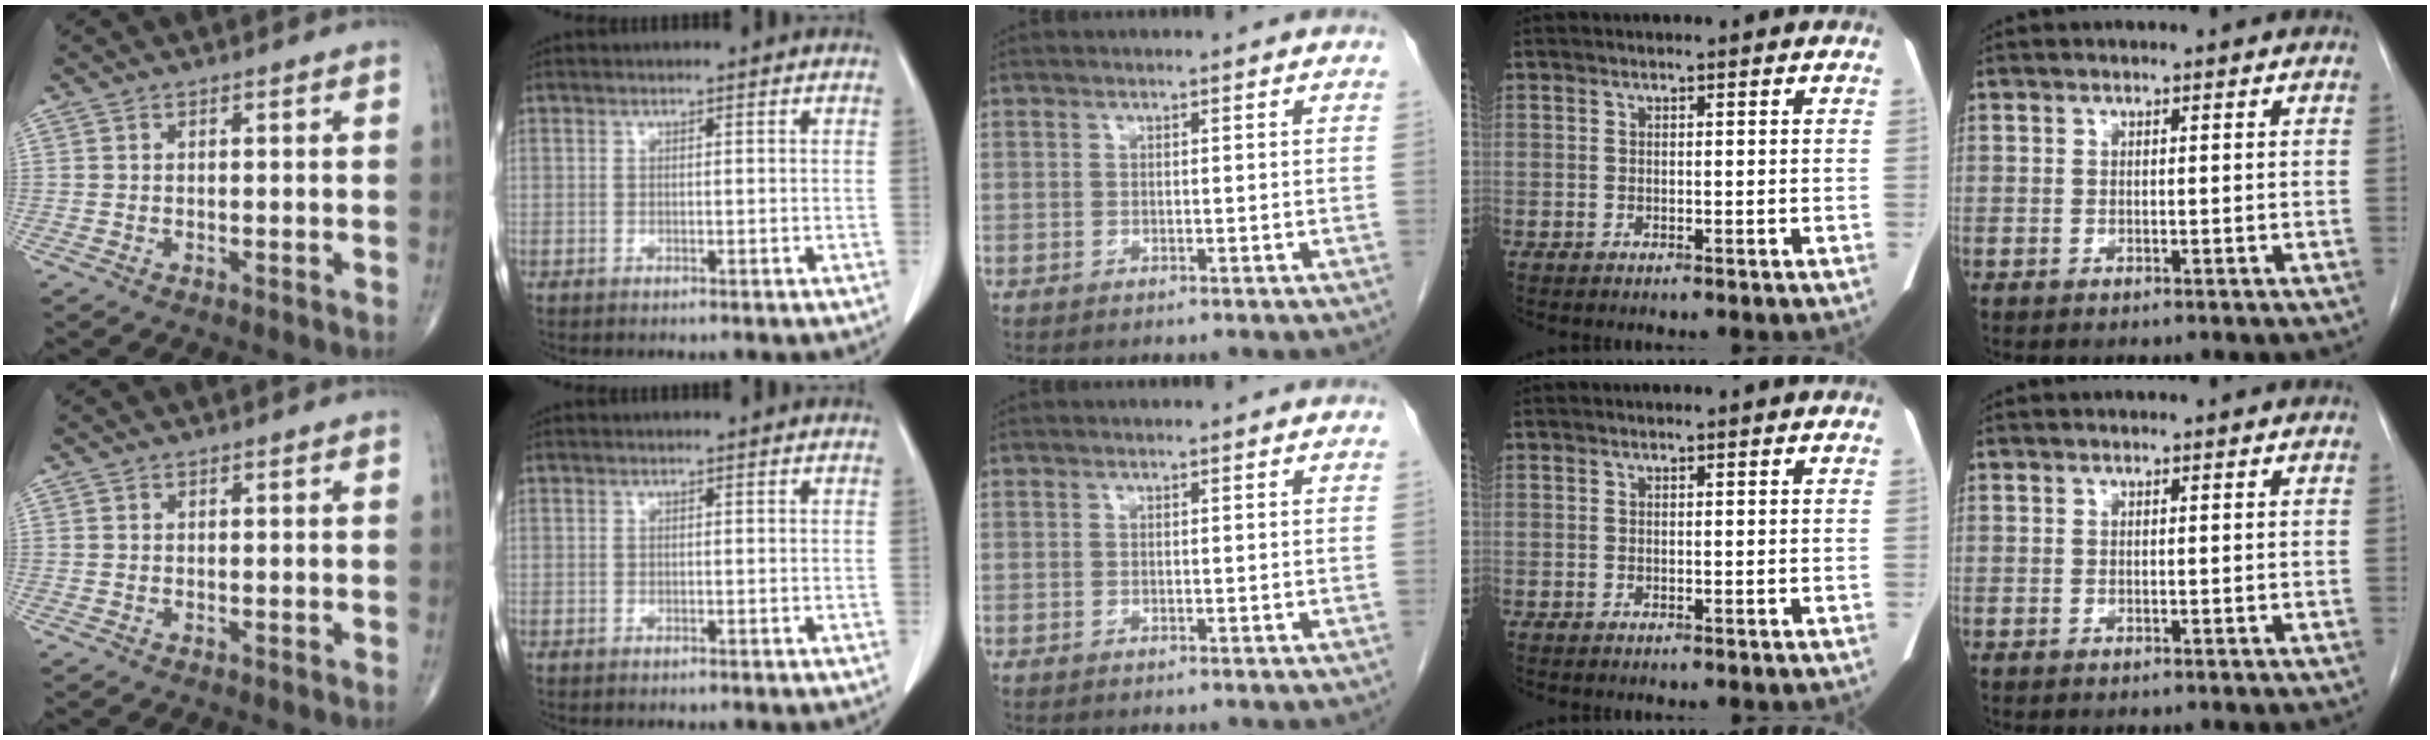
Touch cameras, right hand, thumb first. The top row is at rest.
{}